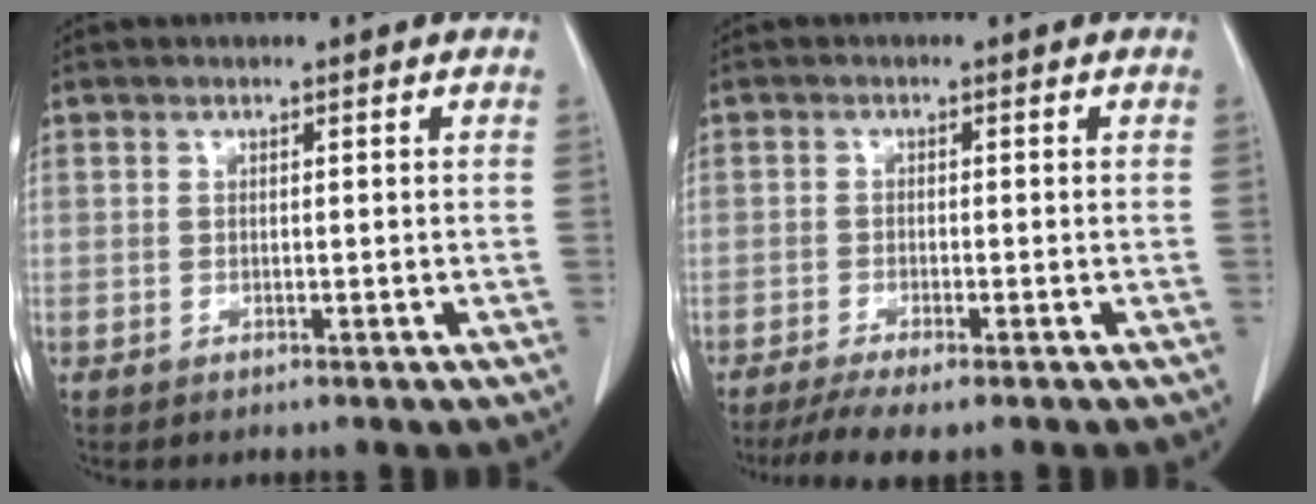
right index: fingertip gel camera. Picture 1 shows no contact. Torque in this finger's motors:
{"motor_torque": [0.41, -0.44, 0.18, 0.06]}